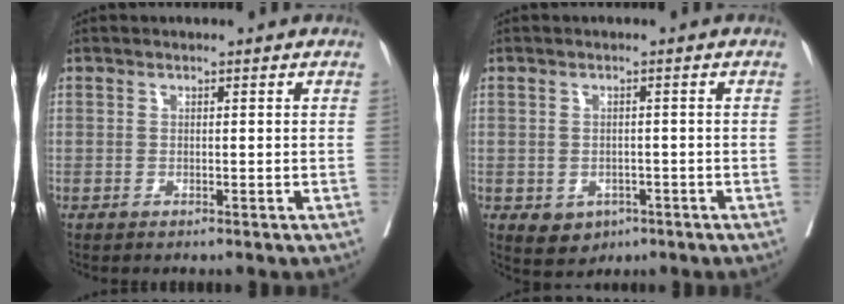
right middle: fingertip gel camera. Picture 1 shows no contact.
{"total": 3.6, "force": [-1.5, 2.9, 1.6], "torque": [-0.020, 0.000, -0.010]}